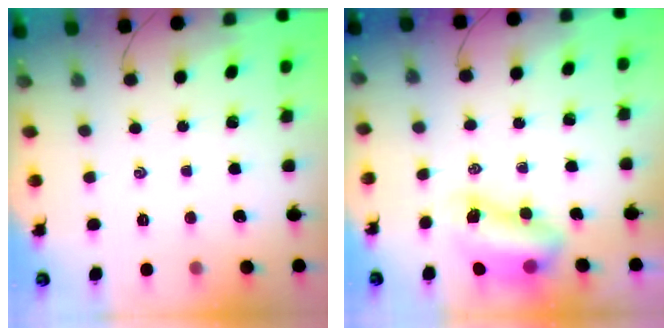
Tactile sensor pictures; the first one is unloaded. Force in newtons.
{"total": 7.6, "press": 7.4, "slide": 1.7}